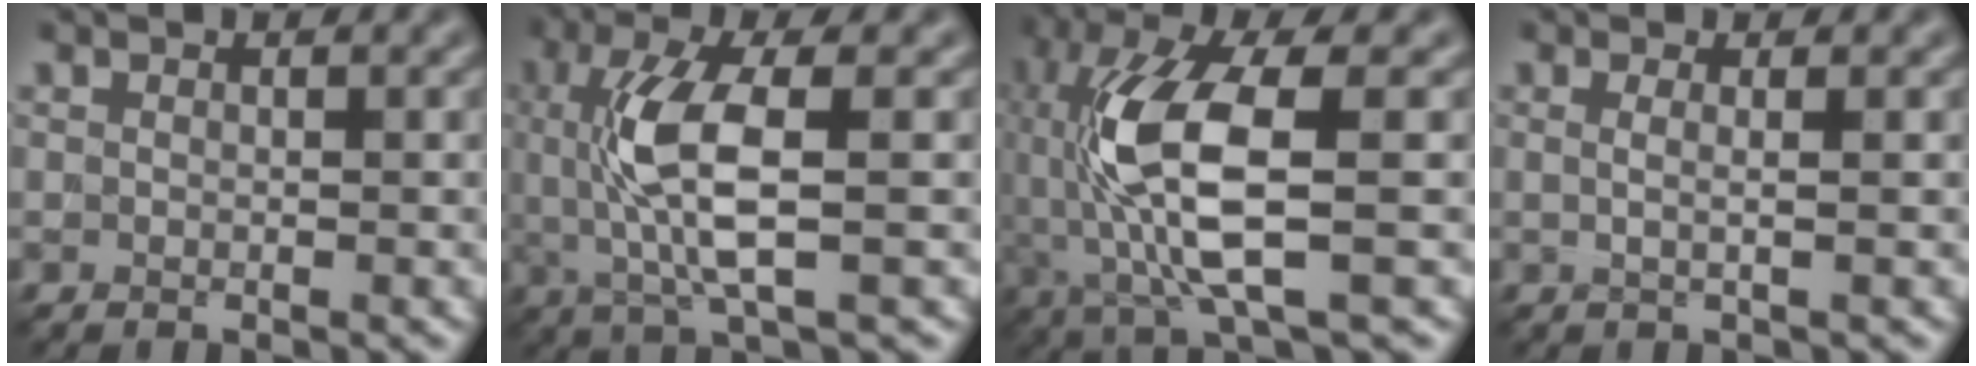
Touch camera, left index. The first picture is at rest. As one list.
[{"total": 6.5, "force": [0.3, 1.7, 6.3], "torque": [-0.136, -0.002, 0.009]}, {"total": 9.6, "force": [0.0, 3.0, 9.1], "torque": [-0.198, -0.004, 0.006]}, {"total": 1.6, "force": [0.2, 0.6, 1.5], "torque": [-0.022, -0.003, -0.012]}]